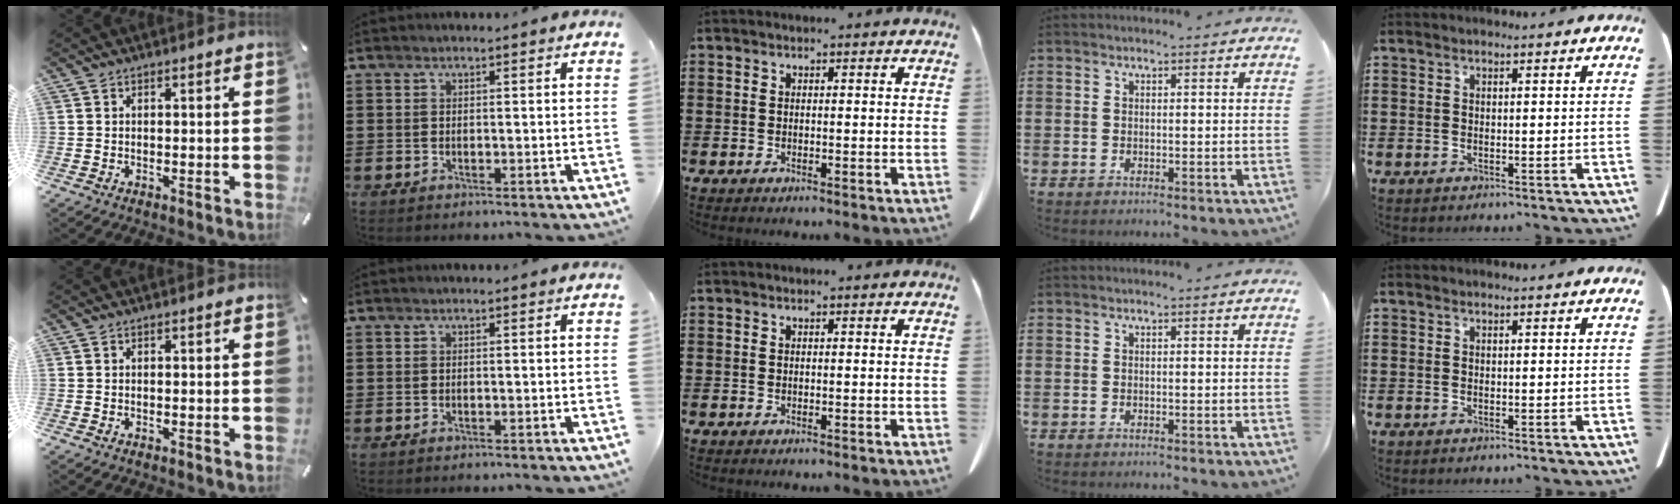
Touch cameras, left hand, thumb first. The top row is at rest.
{}